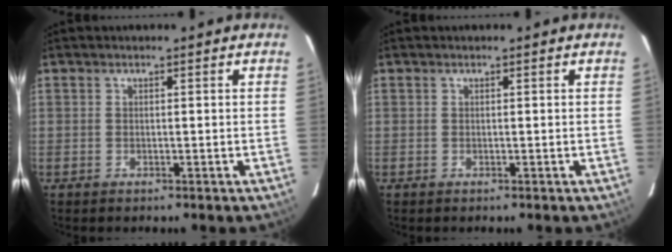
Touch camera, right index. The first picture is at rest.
{"total": 0.0}